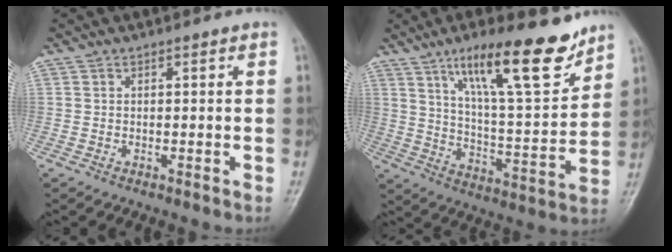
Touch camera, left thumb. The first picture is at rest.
{"total": 18.9, "force": [12.4, 4.6, 13.5], "torque": [-0.184, -0.068, 0.207]}